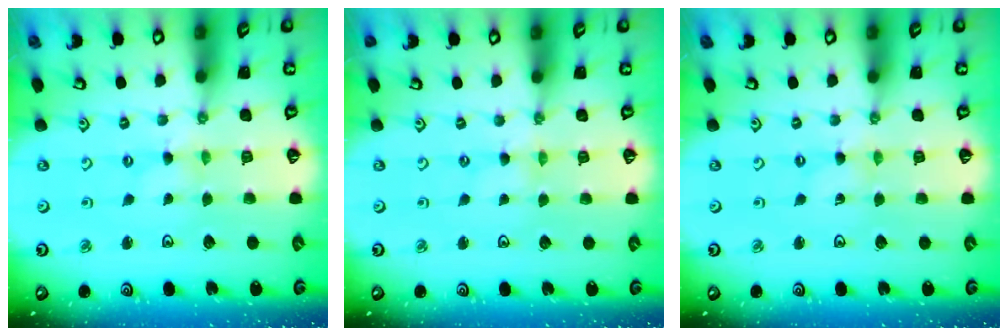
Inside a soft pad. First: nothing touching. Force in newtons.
{"total": 0.0}
{"total": 0.0}